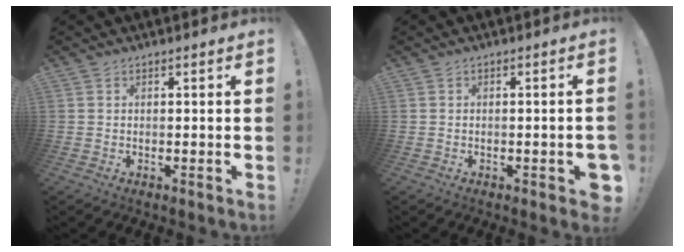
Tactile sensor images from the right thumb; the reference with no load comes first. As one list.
[{"total": 2.4, "force": [-1.1, 0.7, 2.0], "torque": [-0.029, 0.006, -0.015]}]